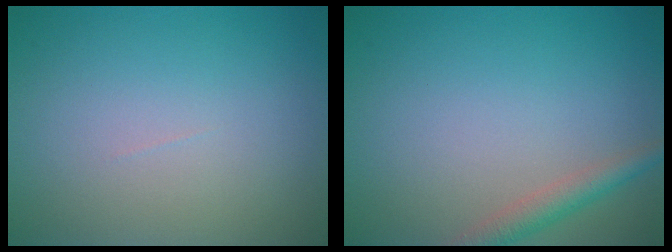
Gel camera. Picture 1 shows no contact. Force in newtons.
{"total": 2.4, "press": 2.4, "slide": 0.1}